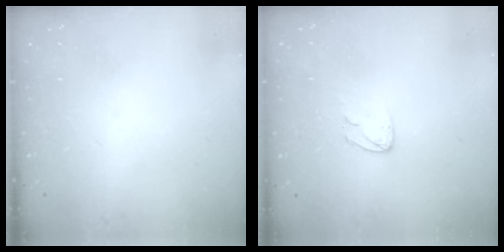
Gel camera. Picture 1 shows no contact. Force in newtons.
{"total": 3.9, "press": 3.9, "slide": 0.2}